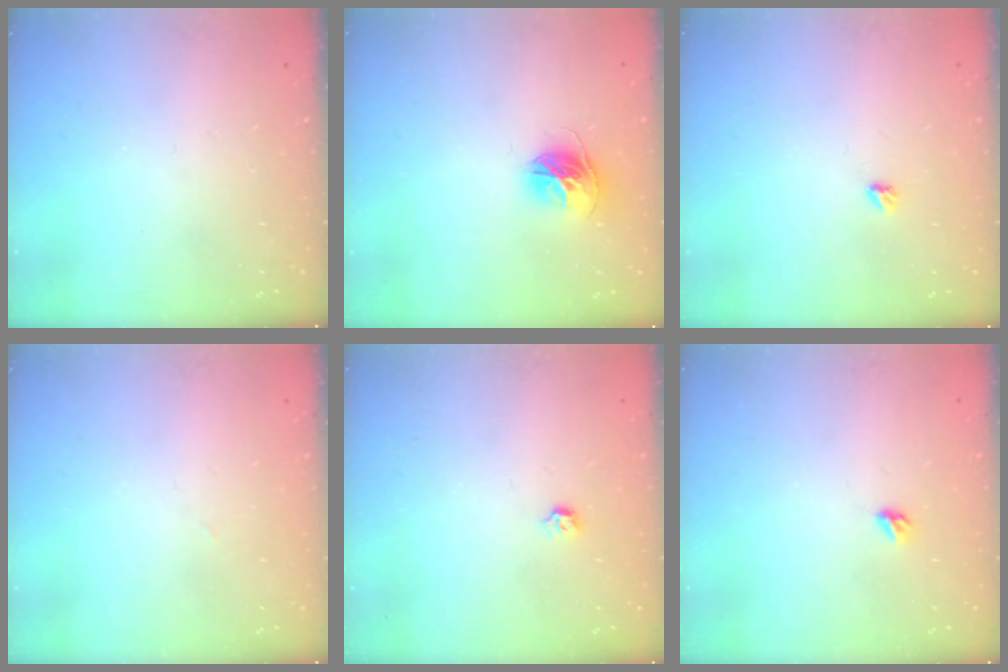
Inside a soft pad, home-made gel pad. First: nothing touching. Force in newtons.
{"total": 11.2, "press": 11.2, "slide": 1.1}
{"total": 2.9, "press": 2.9, "slide": 0.5}
{"total": 1.1, "press": 1.1, "slide": 0.1}
{"total": 2.8, "press": 2.7, "slide": 0.8}
{"total": 3.5, "press": 3.5, "slide": 0.8}